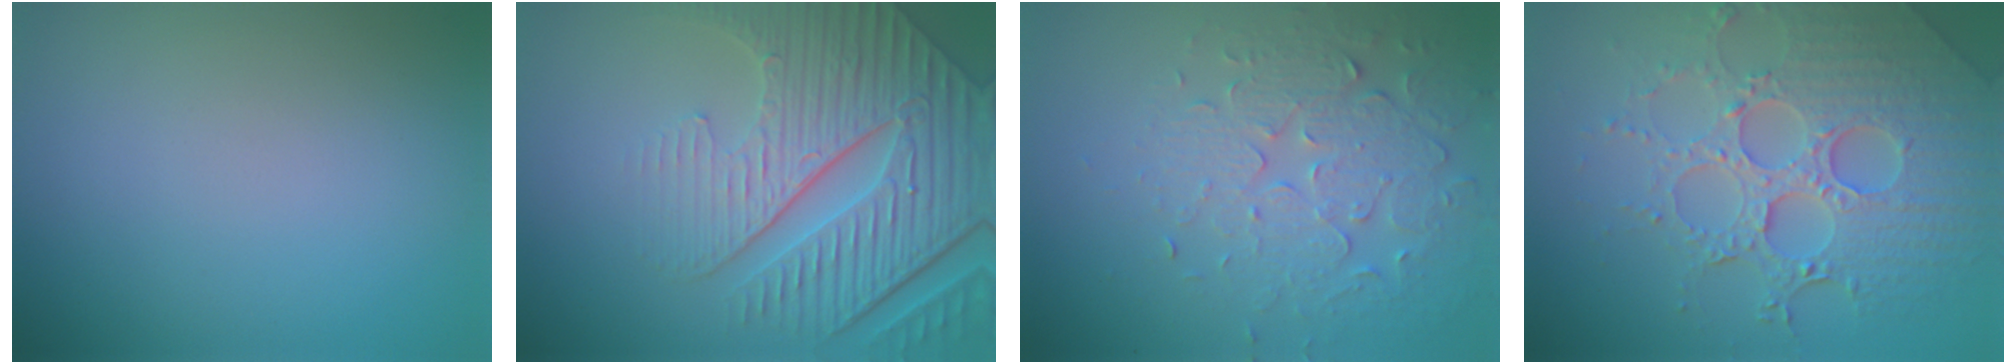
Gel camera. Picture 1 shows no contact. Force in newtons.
{"total": 8.8, "press": 6.2, "slide": 6.2}
{"total": 4.7, "press": 3.4, "slide": 3.2}
{"total": 8.0, "press": 5.9, "slide": 5.5}